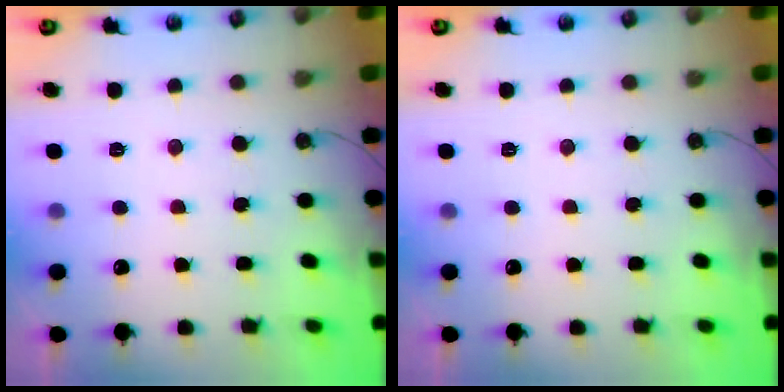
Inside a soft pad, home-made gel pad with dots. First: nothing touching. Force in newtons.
{"total": 0.0}